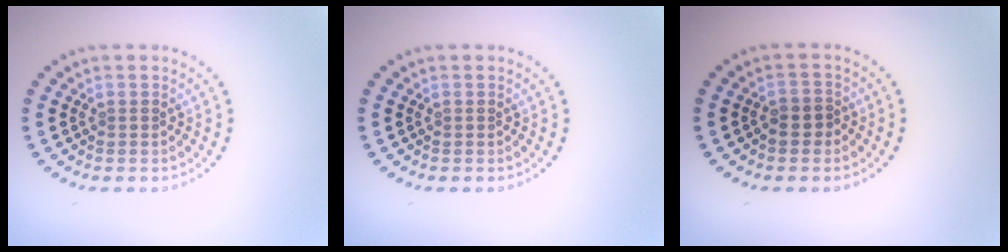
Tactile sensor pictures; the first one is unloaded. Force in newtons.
{"total": 0.0}
{"total": 1.5, "press": 1.3, "slide": 0.7}